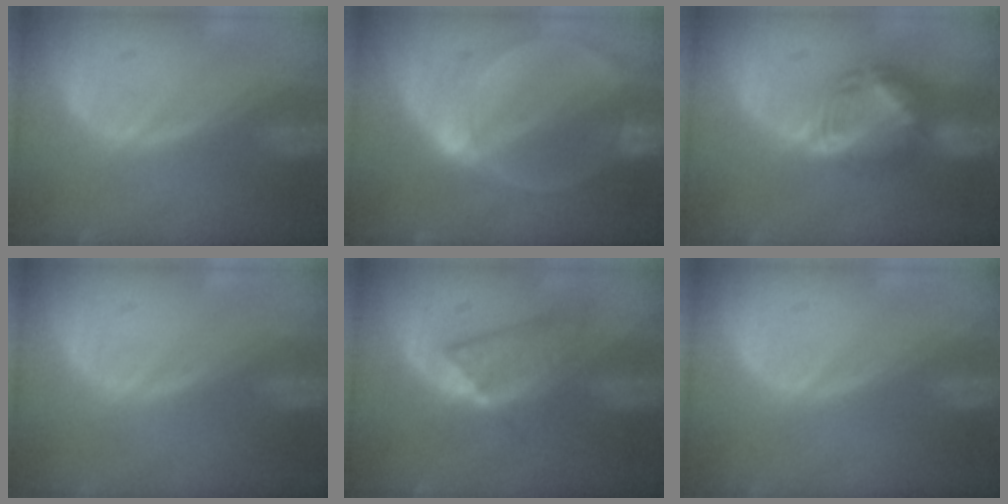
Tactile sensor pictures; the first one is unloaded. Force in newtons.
{"total": 6.1, "press": 5.7, "slide": 2.2}
{"total": 7.8, "press": 6.7, "slide": 4.1}
{"total": 0.0}
{"total": 6.0, "press": 5.6, "slide": 1.9}
{"total": 0.0}